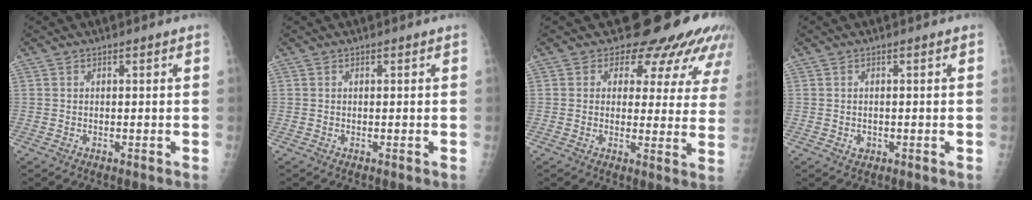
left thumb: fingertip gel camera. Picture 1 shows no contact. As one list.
[{"total": 0.0}, {"total": 15.2, "force": [12.3, 7.4, 4.9], "torque": [-0.007, -0.062, 0.119]}, {"total": 1.2, "force": [-0.3, 1.0, 0.6], "torque": [-0.004, 0.001, -0.002]}]